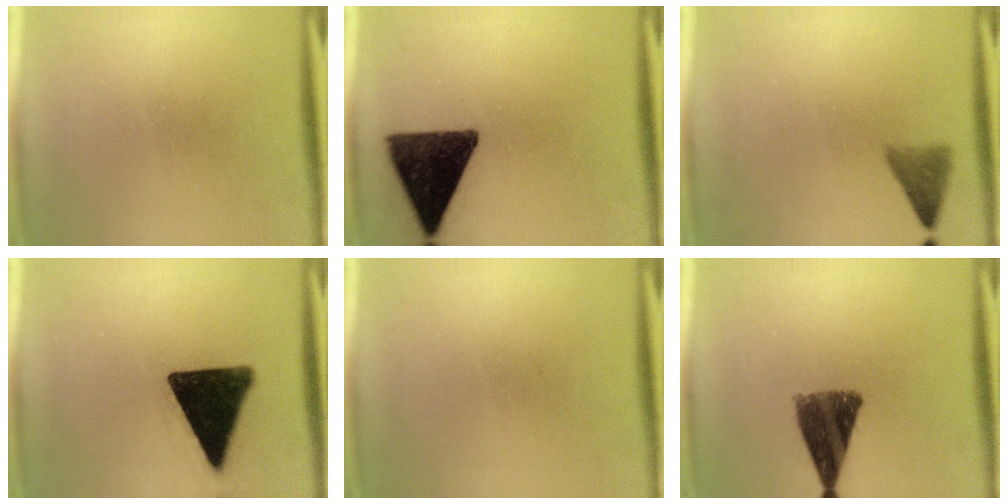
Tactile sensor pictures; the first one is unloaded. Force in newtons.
{"total": 14.0}
{"total": 2.8}
{"total": 16.6}
{"total": 0.0}
{"total": 9.6}